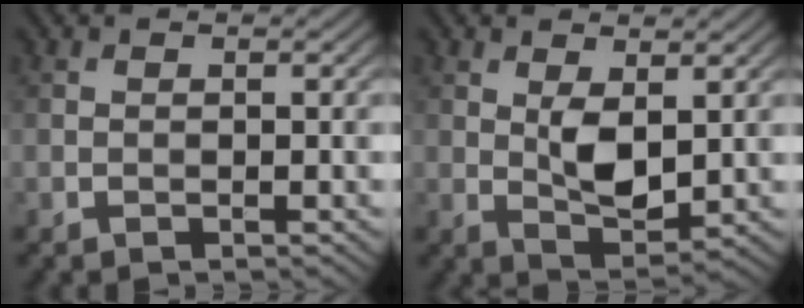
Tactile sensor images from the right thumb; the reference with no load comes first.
{"total": 4.4, "force": [1.1, 2.2, 3.7], "torque": [-0.077, -0.006, 0.026]}